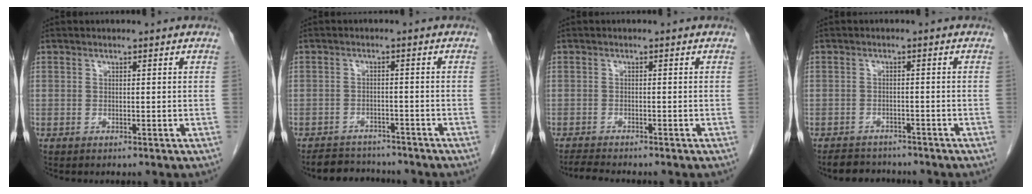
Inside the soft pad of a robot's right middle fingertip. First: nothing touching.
{"total": 5.8, "force": [-5.5, 2.0, 0.5], "torque": [-0.002, 0.001, -0.082]}
{"total": 2.8, "force": [-2.7, -0.1, 0.9], "torque": [-0.020, -0.012, -0.045]}
{"total": 4.8, "force": [-4.4, 1.8, 0.5], "torque": [-0.007, -0.004, -0.067]}